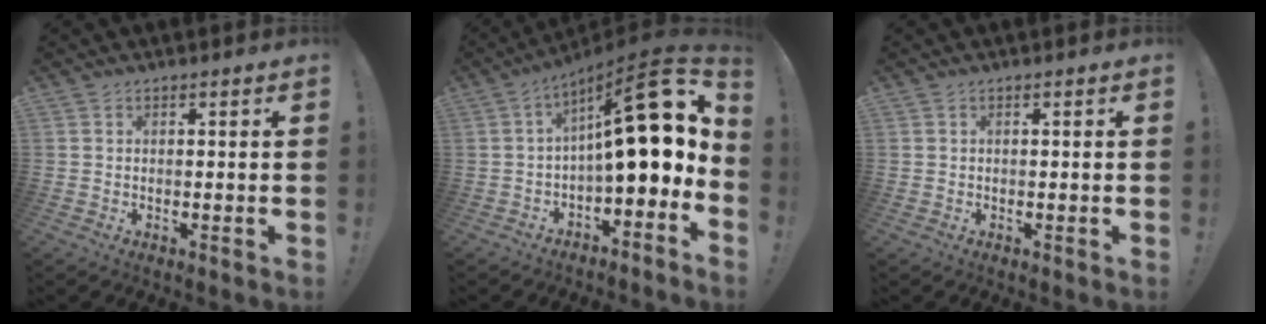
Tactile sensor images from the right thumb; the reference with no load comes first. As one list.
[{"total": 19.9, "force": [3.1, 5.7, 18.8], "torque": [-0.278, -0.018, 0.048]}, {"total": 0.0}]